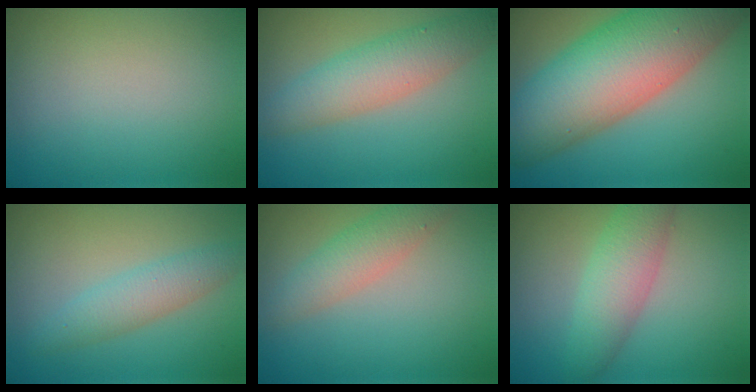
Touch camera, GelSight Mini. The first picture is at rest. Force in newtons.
{"total": 4.6, "press": 4.6, "slide": 0.0}
{"total": 13.4, "press": 13.3, "slide": 0.5}
{"total": 2.9, "press": 2.9, "slide": 0.1}
{"total": 3.0, "press": 3.0, "slide": 0.1}
{"total": 4.4, "press": 4.4, "slide": 0.1}